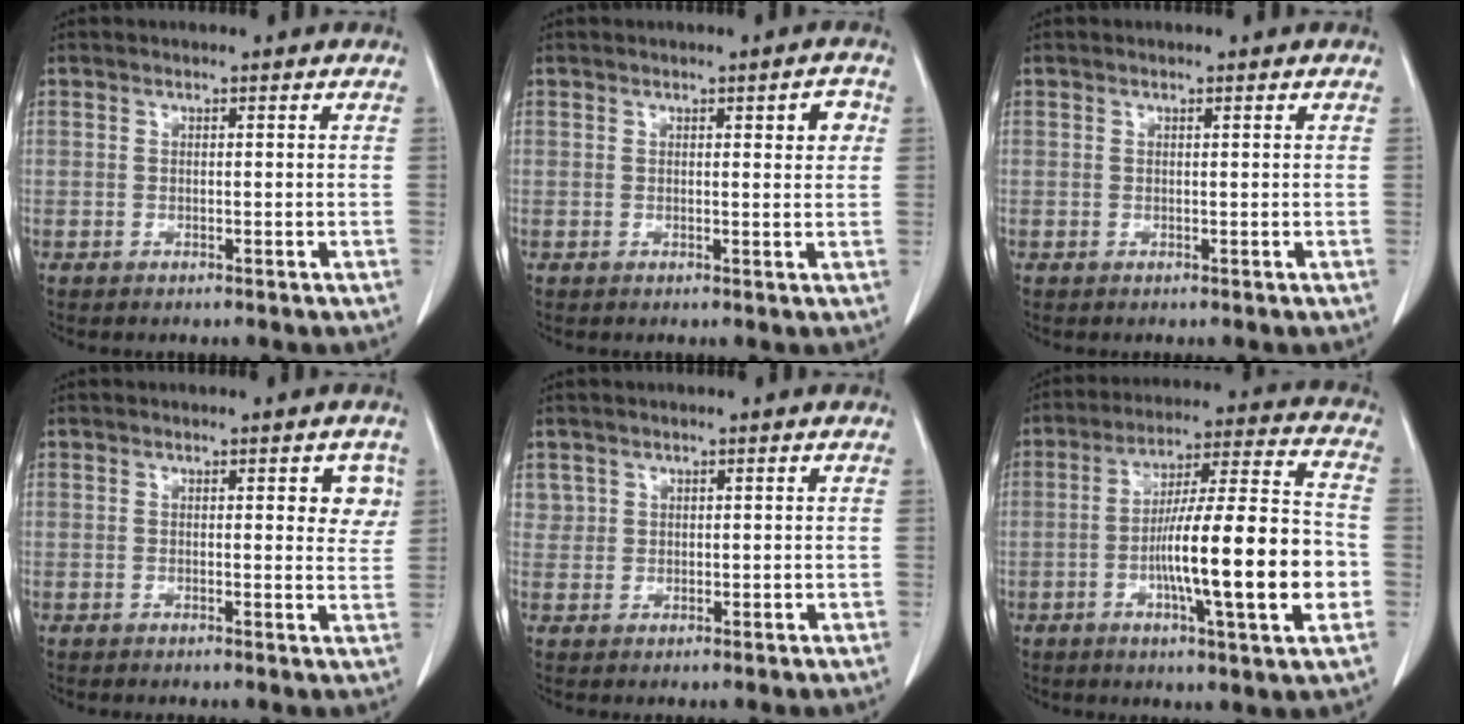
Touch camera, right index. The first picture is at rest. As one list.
[{"total": 2.7, "force": [0.9, 0.7, 2.4], "torque": [-0.028, 0.000, 0.009]}, {"total": 0.0}, {"total": 4.0, "force": [1.5, 1.4, 3.4], "torque": [-0.031, -0.002, 0.011]}, {"total": 1.9, "force": [1.1, 1.6, 0.0], "torque": [0.014, 0.003, 0.018]}, {"total": 18.5, "force": [-3.7, 1.3, 18.0], "torque": [-0.288, 0.008, -0.056]}]